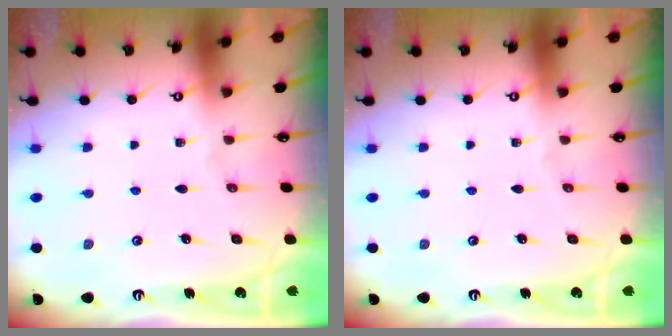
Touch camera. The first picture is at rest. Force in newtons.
{"total": 0.0}